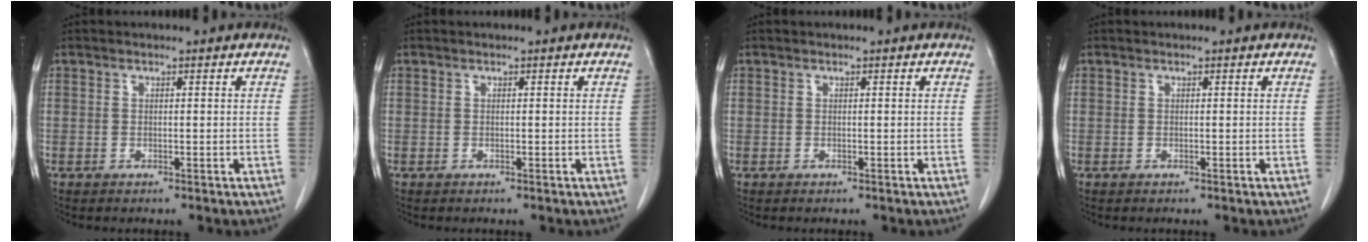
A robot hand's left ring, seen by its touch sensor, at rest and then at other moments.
{"total": 0.0}
{"total": 0.0}
{"total": 0.0}